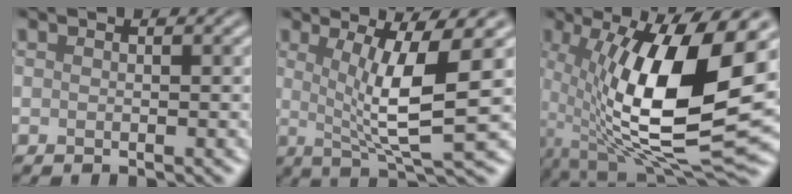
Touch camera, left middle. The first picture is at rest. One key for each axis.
{"total": 6.8, "fx": 0.8, "fy": 1.4, "fz": 6.6, "tx": -0.113, "ty": -0.008, "tz": 0.018}
{"total": 13.9, "fx": 0.7, "fy": 4.3, "fz": 13.2, "tx": -0.231, "ty": -0.019, "tz": 0.014}